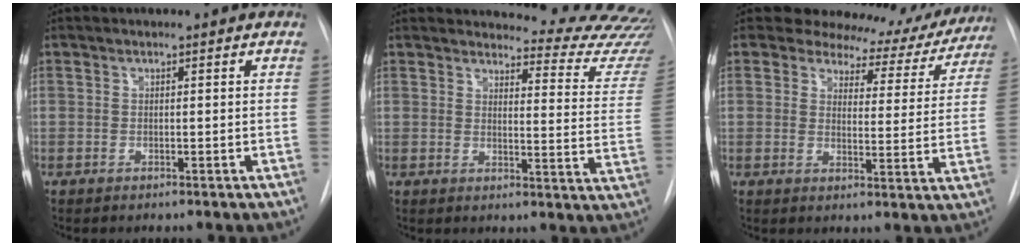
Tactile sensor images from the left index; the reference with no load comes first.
{"total": 17.7, "force": [17.4, 1.8, 2.6], "torque": [-0.008, -0.125, 0.170]}
{"total": 13.7, "force": [12.6, 5.0, 1.9], "torque": [0.004, -0.023, 0.127]}